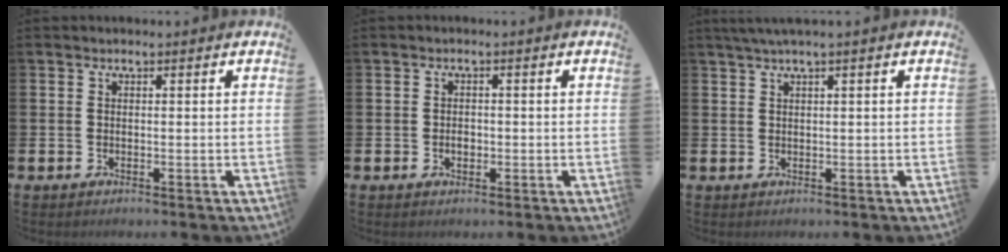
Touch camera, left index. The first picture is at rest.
{"total": 1.5, "force": [-0.3, 1.1, 1.0], "torque": [-0.008, 0.001, -0.009]}
{"total": 1.8, "force": [1.2, -0.3, 1.3], "torque": [-0.034, 0.004, 0.024]}